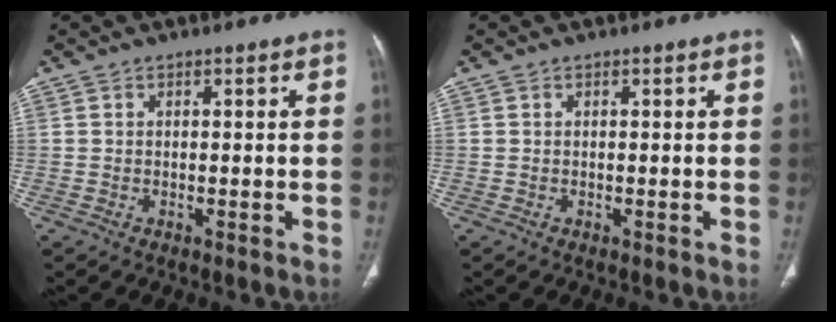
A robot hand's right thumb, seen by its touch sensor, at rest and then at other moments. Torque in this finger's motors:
{"motor_torque": [-0.13, 0.13, -0.14, 0.14, 0.02]}